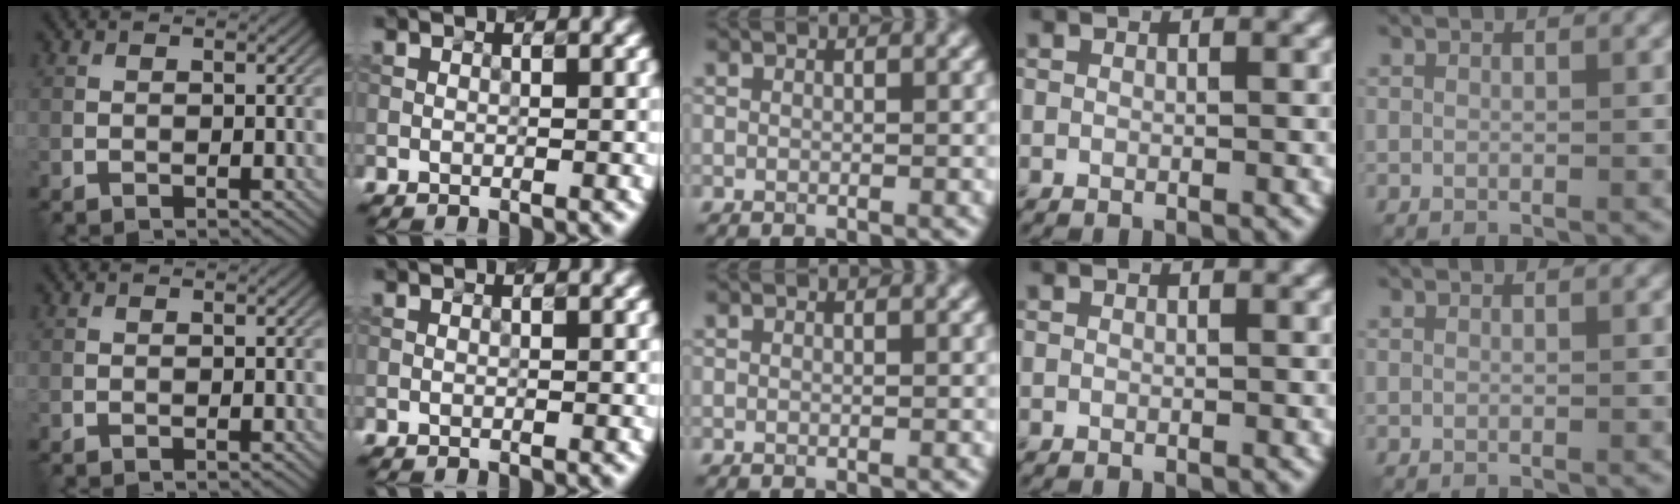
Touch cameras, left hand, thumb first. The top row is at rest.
{}